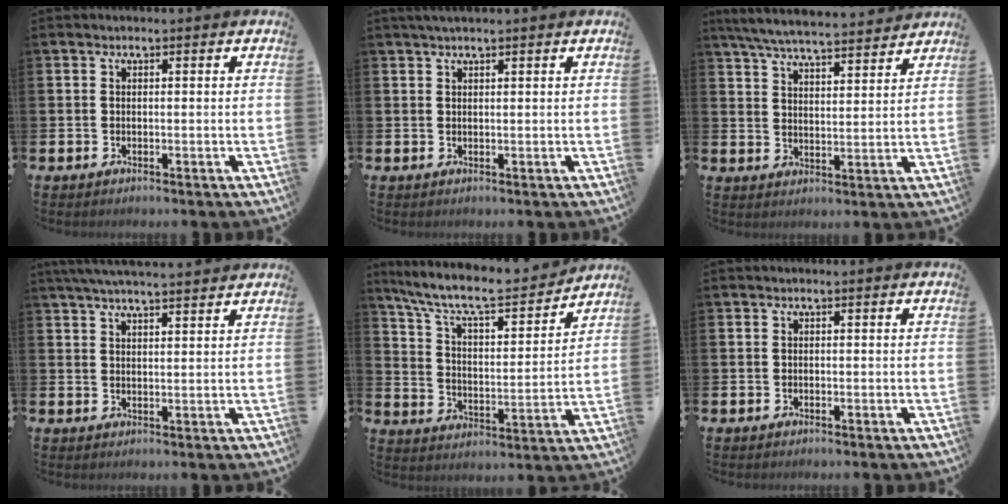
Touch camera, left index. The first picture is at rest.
{"total": 1.3, "force": [1.1, 0.0, 0.8], "torque": [-0.014, 0.002, 0.019]}
{"total": 6.5, "force": [6.3, 0.4, 1.8], "torque": [-0.060, -0.035, 0.112]}
{"total": 4.7, "force": [4.4, 0.0, 1.6], "torque": [-0.040, -0.013, 0.080]}
{"total": 9.6, "force": [8.5, 1.9, 4.0], "torque": [-0.110, -0.056, 0.142]}
{"total": 0.0}